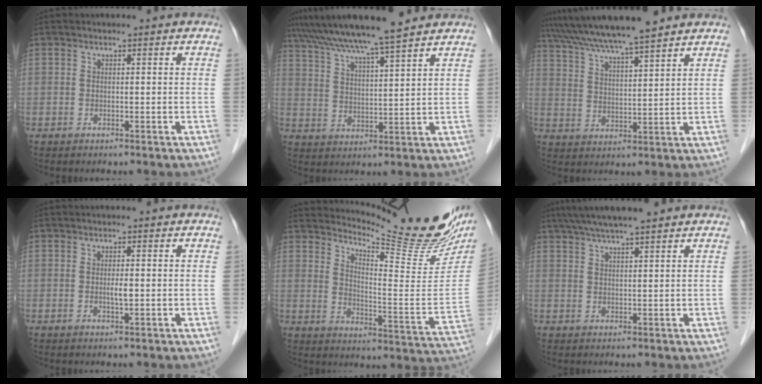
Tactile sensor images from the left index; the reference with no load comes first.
{"total": 12.8, "force": [11.1, -0.6, 6.3], "torque": [-0.114, 0.023, 0.179]}
{"total": 12.8, "force": [11.2, -0.2, 6.3], "torque": [-0.116, 0.027, 0.185]}
{"total": 1.4, "force": [-0.1, 0.2, 1.4], "torque": [-0.028, -0.001, -0.001]}
{"total": 19.0, "force": [17.3, 1.7, 7.5], "torque": [-0.116, -0.094, 0.222]}
{"total": 8.2, "force": [6.7, 0.1, 4.8], "torque": [-0.076, 0.033, 0.103]}